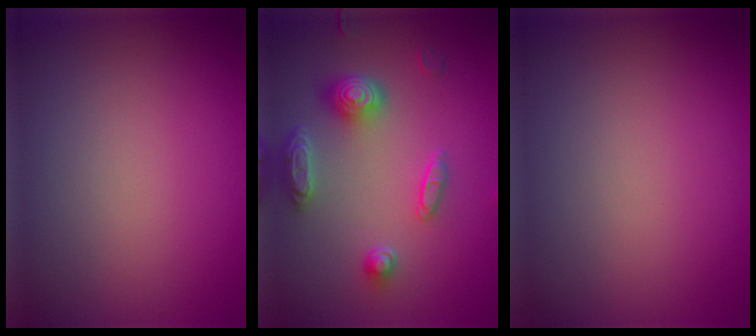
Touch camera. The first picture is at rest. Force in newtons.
{"total": 4.8, "press": 4.0, "slide": 2.8}
{"total": 0.0}